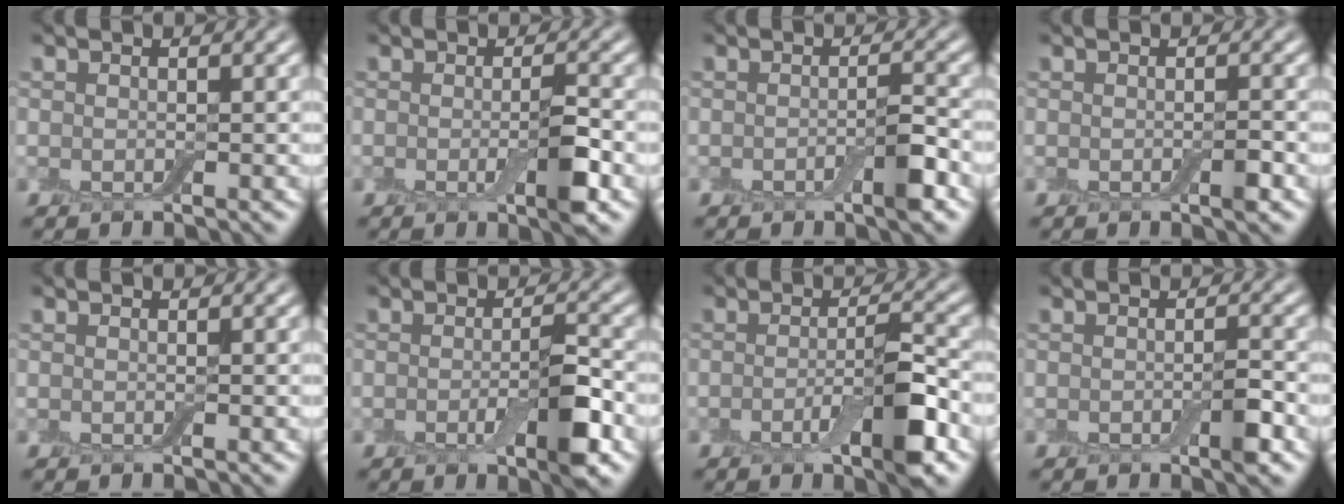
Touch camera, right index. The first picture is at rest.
{"total": 3.0, "force": [-0.6, 0.5, 2.9], "torque": [-0.048, -0.007, -0.010]}
{"total": 2.3, "force": [-1.0, 0.4, 2.0], "torque": [-0.029, 0.001, -0.017]}
{"total": 1.0, "force": [-0.4, 0.2, 0.9], "torque": [-0.013, 0.000, -0.006]}
{"total": 0.0}
{"total": 4.0, "force": [-1.1, 1.0, 3.8], "torque": [-0.062, -0.005, -0.020]}
{"total": 4.8, "force": [-1.7, 1.1, 4.4], "torque": [-0.072, -0.002, -0.031]}
{"total": 1.7, "force": [-0.6, 0.3, 1.5], "torque": [-0.022, -0.002, -0.011]}